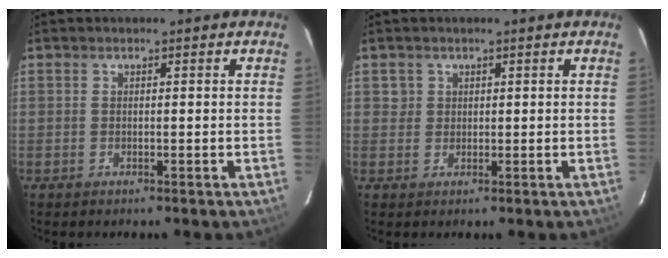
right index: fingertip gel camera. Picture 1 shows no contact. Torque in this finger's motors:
{"motor_torque": [0.02, 0.01, 0.01, 0.01]}